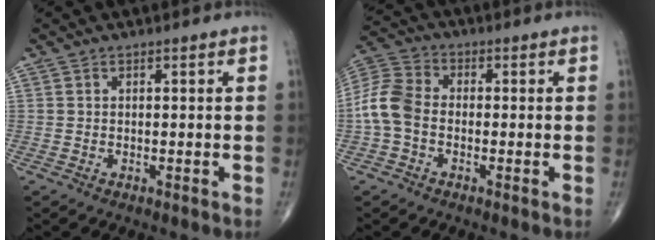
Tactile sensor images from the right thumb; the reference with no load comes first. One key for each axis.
{"total": 8.2, "fx": -1.4, "fy": 5.8, "fz": 5.6, "tx": -0.115, "ty": 0.023, "tz": -0.044}